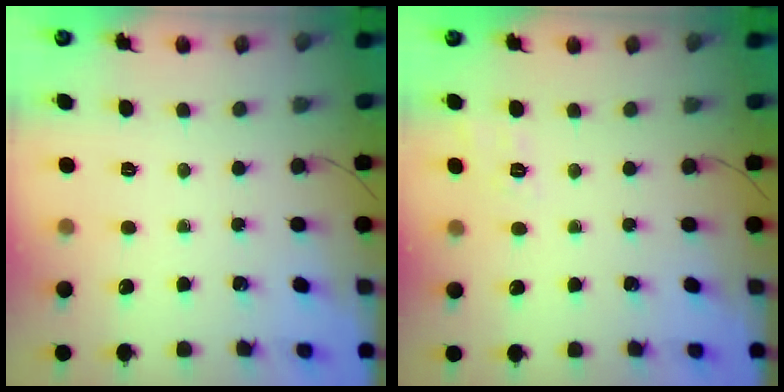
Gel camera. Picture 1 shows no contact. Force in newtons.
{"total": 2.5, "press": 1.8, "slide": 1.8}